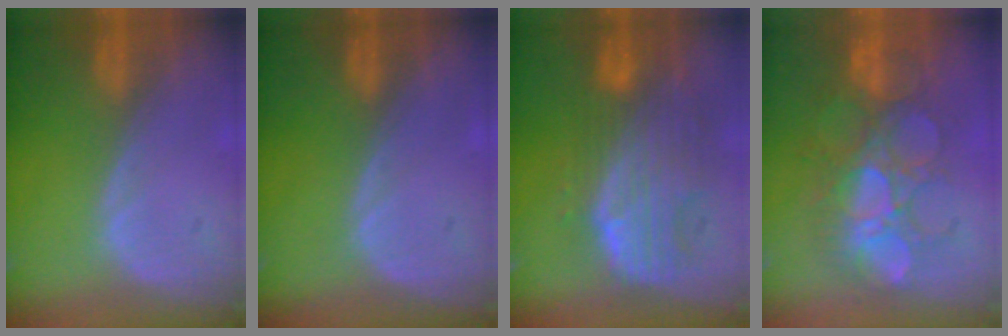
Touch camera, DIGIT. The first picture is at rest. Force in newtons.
{"total": 0.0}
{"total": 10.3, "press": 8.9, "slide": 5.1}
{"total": 10.1, "press": 9.2, "slide": 4.3}